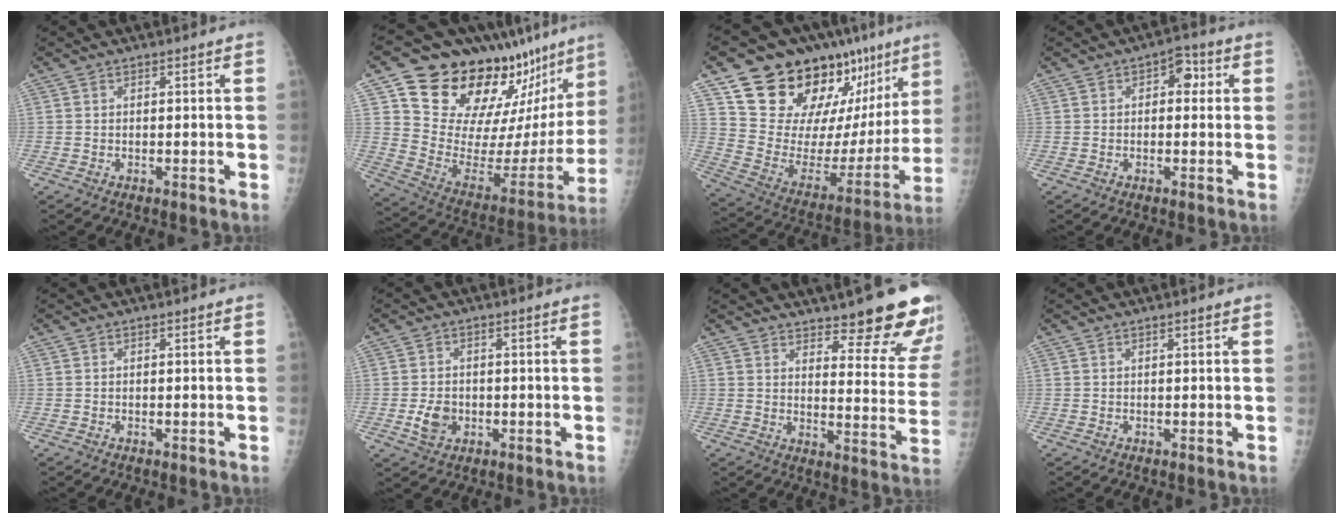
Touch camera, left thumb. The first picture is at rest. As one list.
[{"total": 29.5, "force": [20.8, 12.3, 16.9], "torque": [-0.222, -0.093, 0.312]}, {"total": 28.3, "force": [17.3, 12.7, 18.4], "torque": [-0.240, -0.052, 0.289]}, {"total": 4.3, "force": [1.0, 2.8, 3.1], "torque": [-0.015, 0.006, 0.005]}, {"total": 0.0}, {"total": 4.4, "force": [-0.9, 3.4, 2.6], "torque": [-0.040, 0.000, -0.014]}, {"total": 16.5, "force": [13.3, 4.1, 8.9], "torque": [-0.070, -0.100, 0.164]}, {"total": 0.6, "force": [0.5, 0.1, 0.4], "torque": [-0.006, -0.001, 0.007]}]